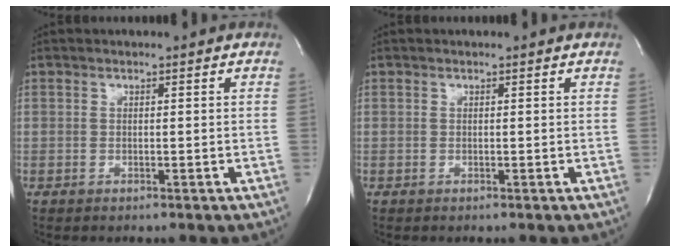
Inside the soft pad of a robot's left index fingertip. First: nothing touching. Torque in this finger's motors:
{"motor_torque": [-0.06, 0.03, 0.01, 0.00]}